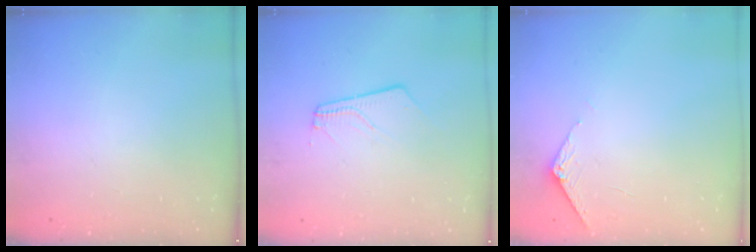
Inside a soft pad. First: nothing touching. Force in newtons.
{"total": 4.9, "press": 4.9, "slide": 0.7}
{"total": 2.9, "press": 2.9, "slide": 0.3}